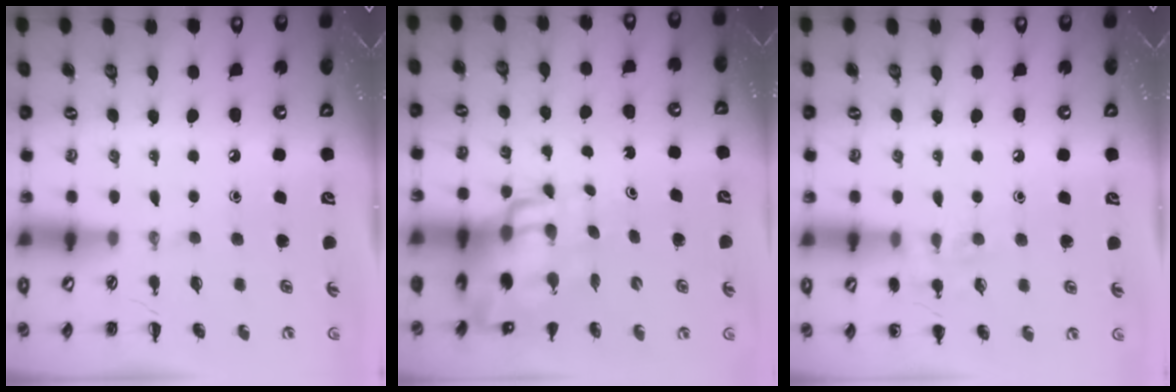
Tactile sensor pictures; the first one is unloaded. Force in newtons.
{"total": 11.3, "press": 10.9, "slide": 3.1}
{"total": 7.9, "press": 7.7, "slide": 1.9}